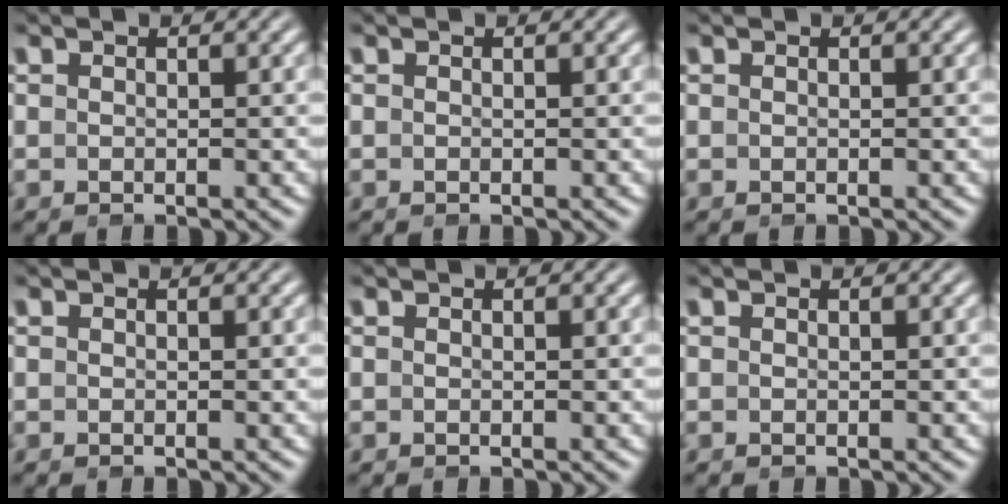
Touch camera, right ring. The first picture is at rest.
{"total": 0.0}
{"total": 0.0}
{"total": 0.0}
{"total": 0.0}
{"total": 0.0}